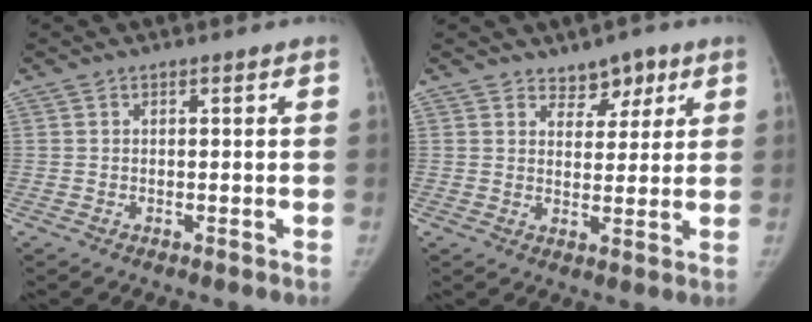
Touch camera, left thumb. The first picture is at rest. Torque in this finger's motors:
{"motor_torque": [0.26, 0.33, -0.25, 0.00, 0.05]}